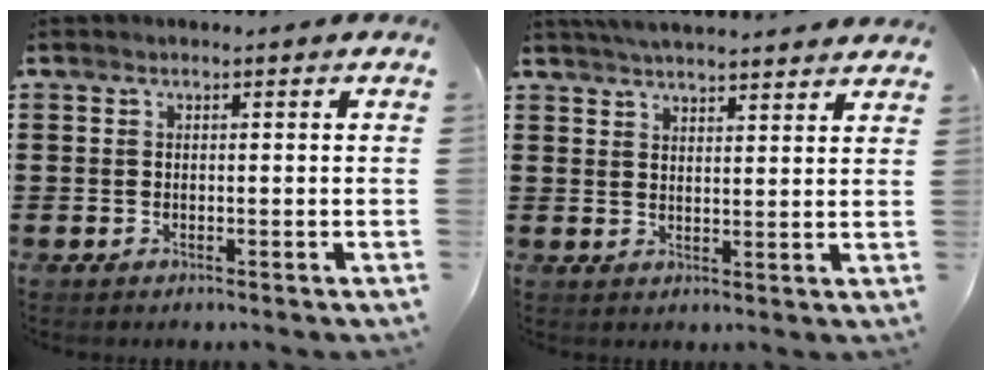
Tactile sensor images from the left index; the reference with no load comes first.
{"total": 4.1, "force": [4.1, -0.1, 0.9], "torque": [-0.028, -0.013, 0.075]}